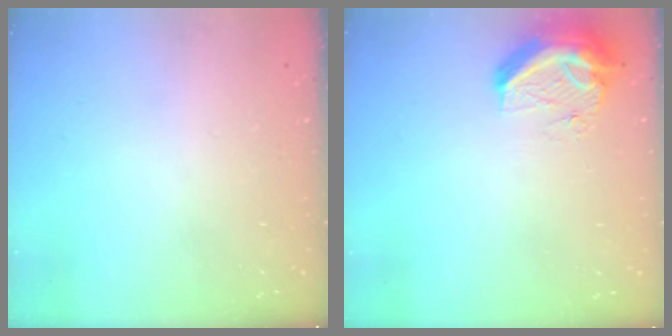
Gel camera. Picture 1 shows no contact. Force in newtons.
{"total": 10.5, "press": 10.5, "slide": 0.7}